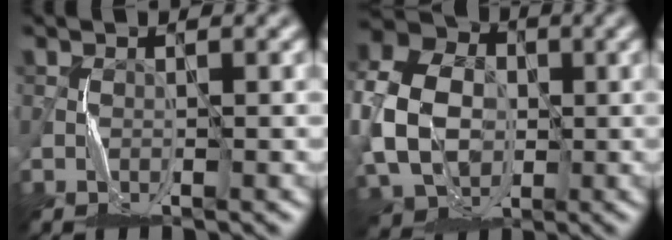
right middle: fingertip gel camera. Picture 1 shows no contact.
{"total": 11.4, "force": [-0.6, 8.6, 7.5], "torque": [-0.175, 0.001, -0.015]}